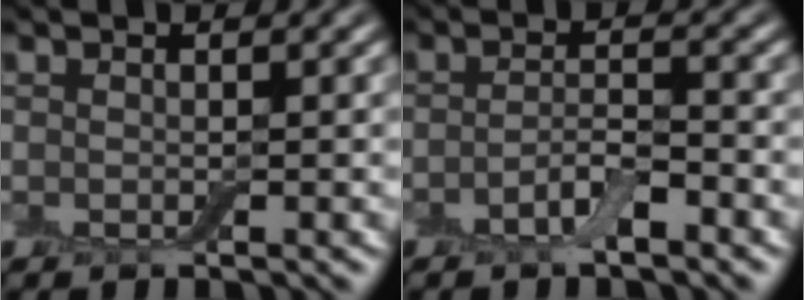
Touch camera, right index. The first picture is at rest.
{"total": 2.6, "force": [-1.4, 0.8, 2.0], "torque": [-0.039, 0.005, -0.031]}